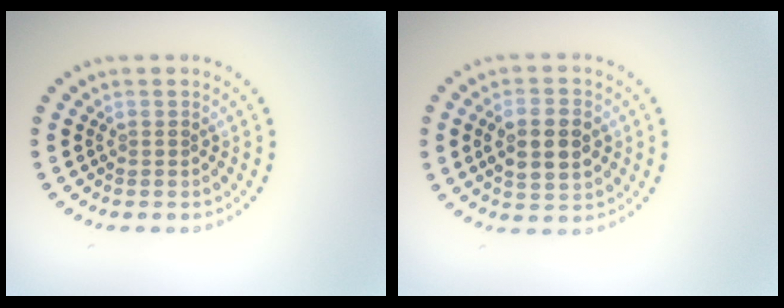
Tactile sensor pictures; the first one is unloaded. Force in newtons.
{"total": 4.5, "press": 4.4, "slide": 0.5}